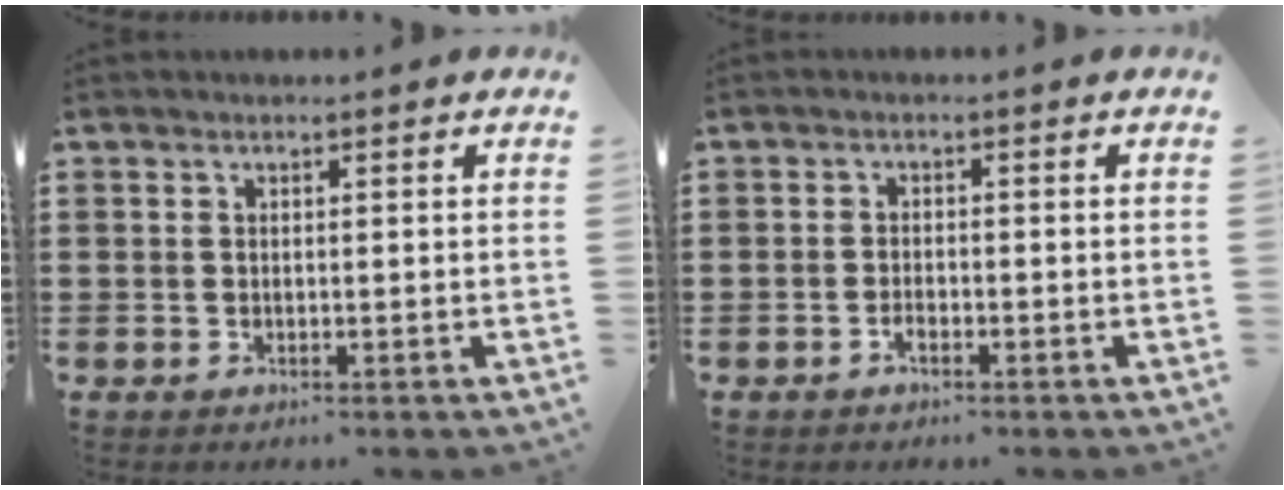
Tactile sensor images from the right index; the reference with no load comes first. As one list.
[{"total": 1.4, "force": [-1.0, 0.5, 0.9], "torque": [-0.020, -0.002, -0.017]}]